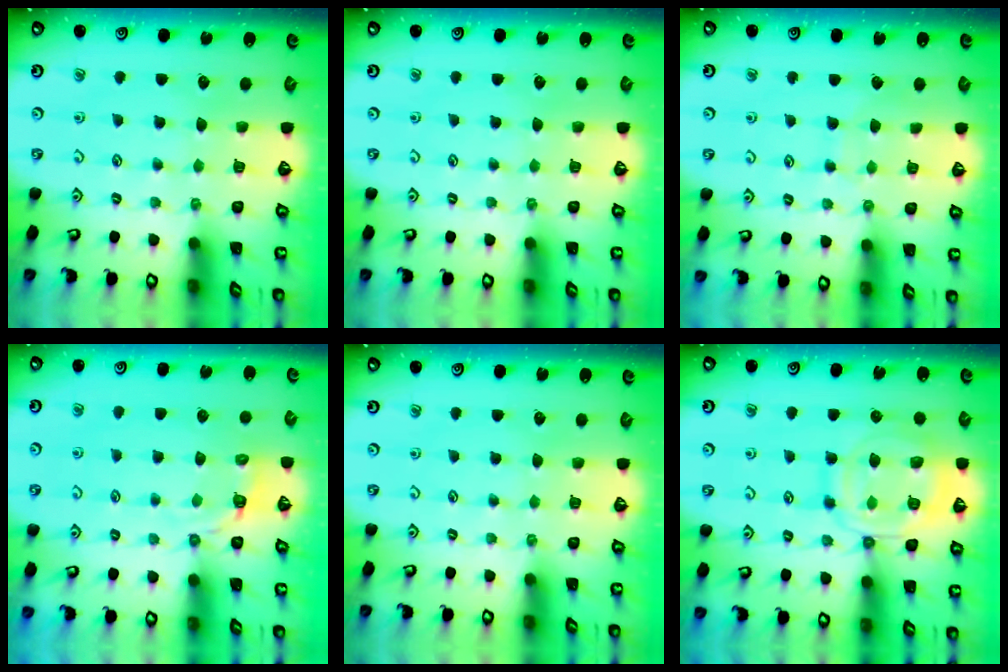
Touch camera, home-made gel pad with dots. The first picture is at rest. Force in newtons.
{"total": 0.0}
{"total": 4.4, "press": 4.4, "slide": 0.4}
{"total": 3.0, "press": 1.6, "slide": 2.5}
{"total": 0.0}
{"total": 12.4, "press": 12.3, "slide": 1.2}